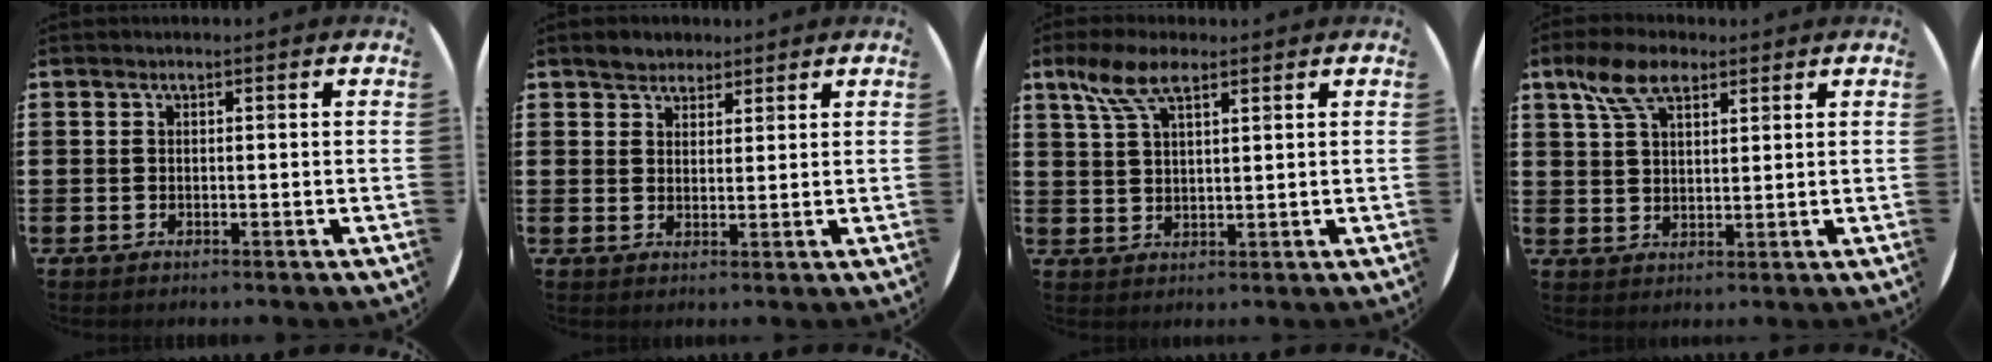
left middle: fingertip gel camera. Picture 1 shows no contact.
{"total": 2.7, "force": [2.4, 1.2, -0.1], "torque": [0.003, 0.002, 0.046]}
{"total": 6.4, "force": [4.0, 2.3, 4.4], "torque": [-0.098, 0.004, 0.072]}
{"total": 6.9, "force": [4.3, 3.3, 4.2], "torque": [-0.095, 0.007, 0.080]}